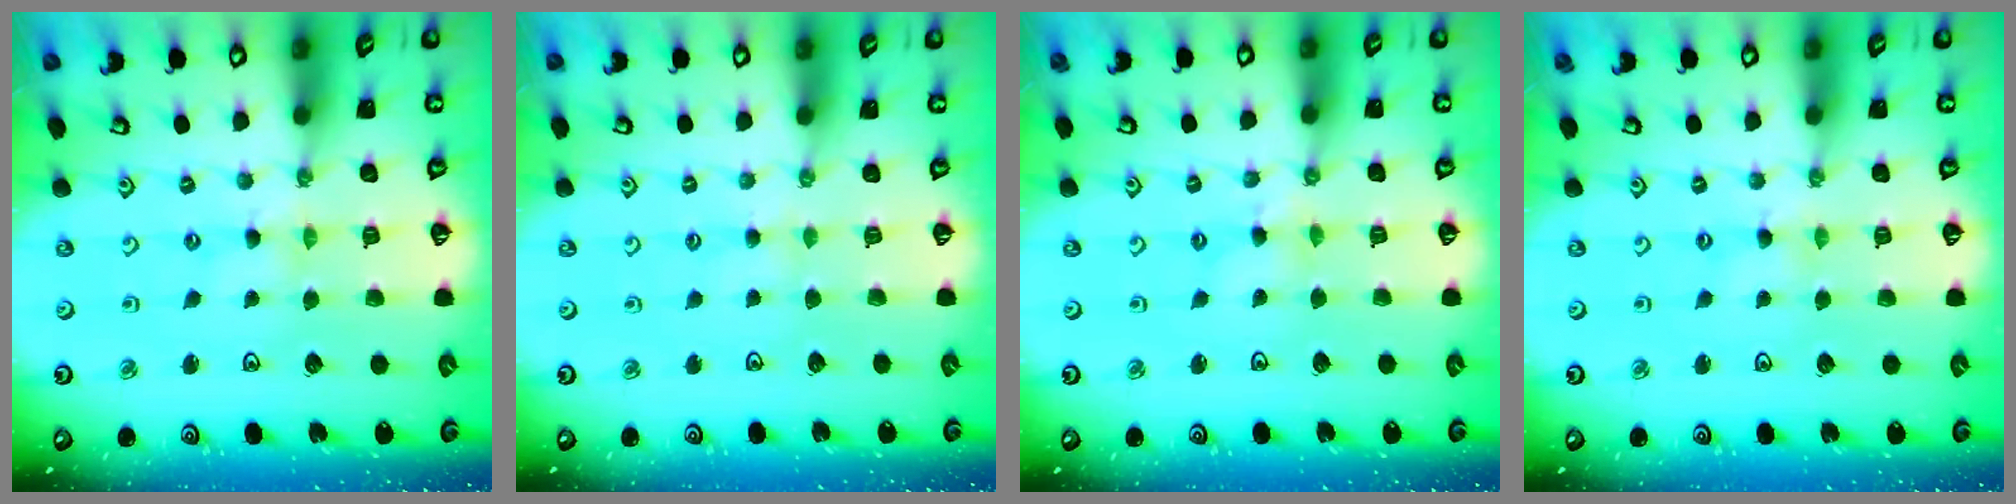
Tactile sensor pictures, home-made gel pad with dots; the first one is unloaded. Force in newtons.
{"total": 1.8, "press": 1.8, "slide": 0.3}
{"total": 2.5, "press": 2.5, "slide": 0.3}
{"total": 0.0}